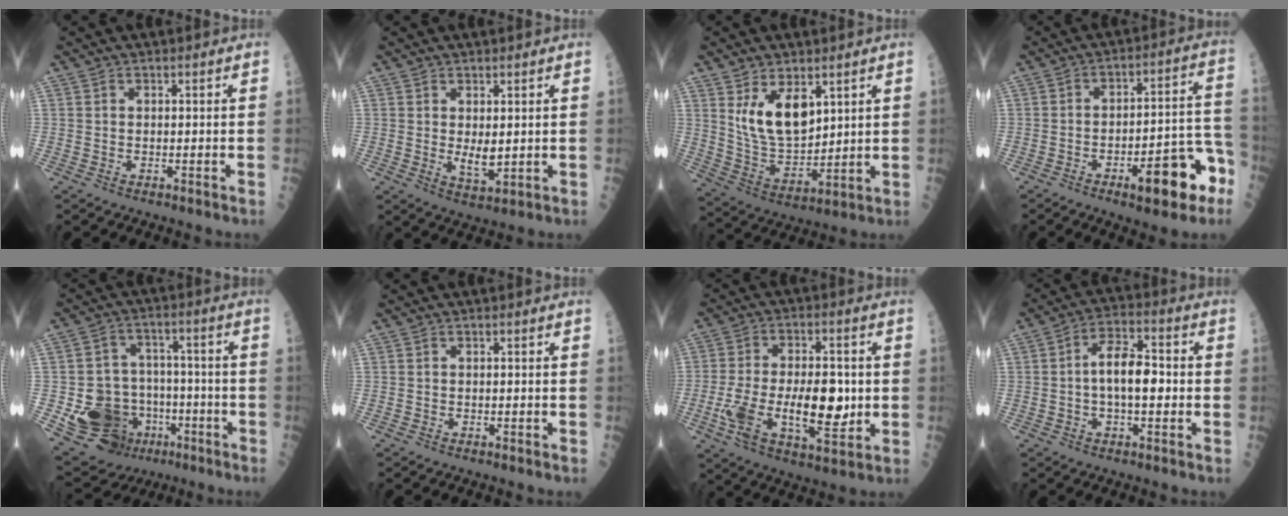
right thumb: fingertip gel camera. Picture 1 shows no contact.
{"total": 3.9, "force": [0.5, 1.8, 3.4], "torque": [-0.049, -0.013, 0.016]}
{"total": 10.9, "force": [4.8, 5.8, 7.9], "torque": [-0.118, -0.034, 0.106]}
{"total": 14.3, "force": [-6.7, 4.6, 11.7], "torque": [-0.140, 0.052, -0.088]}
{"total": 16.2, "force": [-5.6, 13.1, 7.7], "torque": [-0.095, 0.044, -0.074]}
{"total": 0.0}
{"total": 17.2, "force": [-2.0, 7.8, 15.2], "torque": [-0.265, 0.003, -0.028]}
{"total": 9.2, "force": [-0.4, 4.2, 8.1], "torque": [-0.131, 0.024, -0.013]}